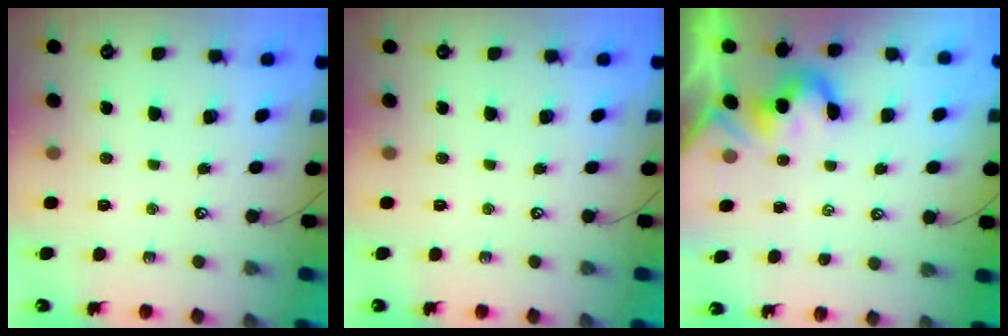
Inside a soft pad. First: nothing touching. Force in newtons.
{"total": 0.0}
{"total": 2.1, "press": 2.1, "slide": 0.4}